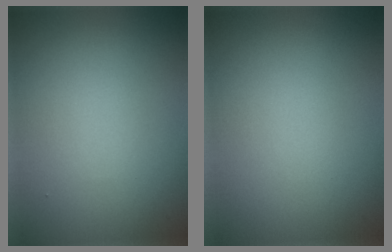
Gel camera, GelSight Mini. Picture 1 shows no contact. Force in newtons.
{"total": 0.0}